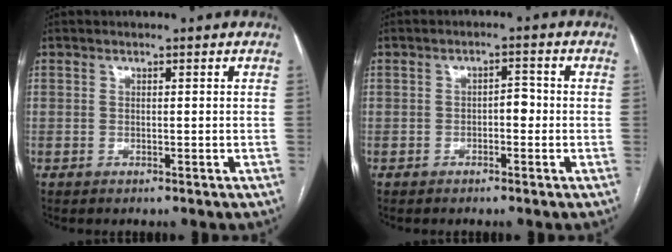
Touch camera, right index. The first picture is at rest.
{"total": 2.6, "force": [-0.7, 1.3, 2.2], "torque": [-0.025, 0.012, -0.013]}